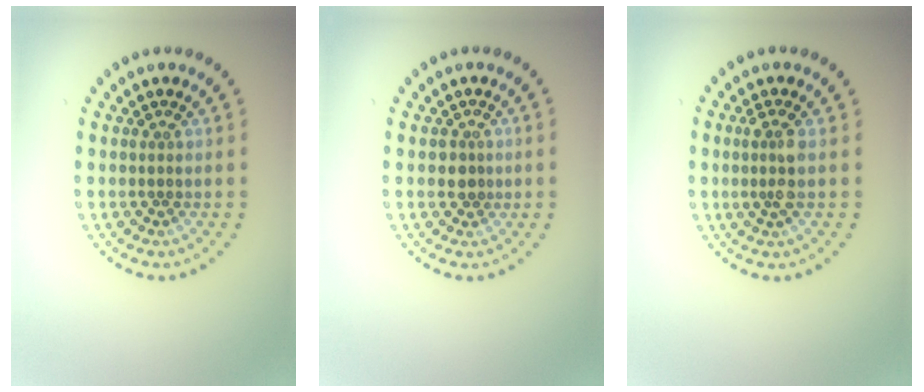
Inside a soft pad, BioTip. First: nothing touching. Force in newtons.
{"total": 1.5, "press": 1.3, "slide": 0.7}
{"total": 1.8, "press": 1.5, "slide": 1.1}